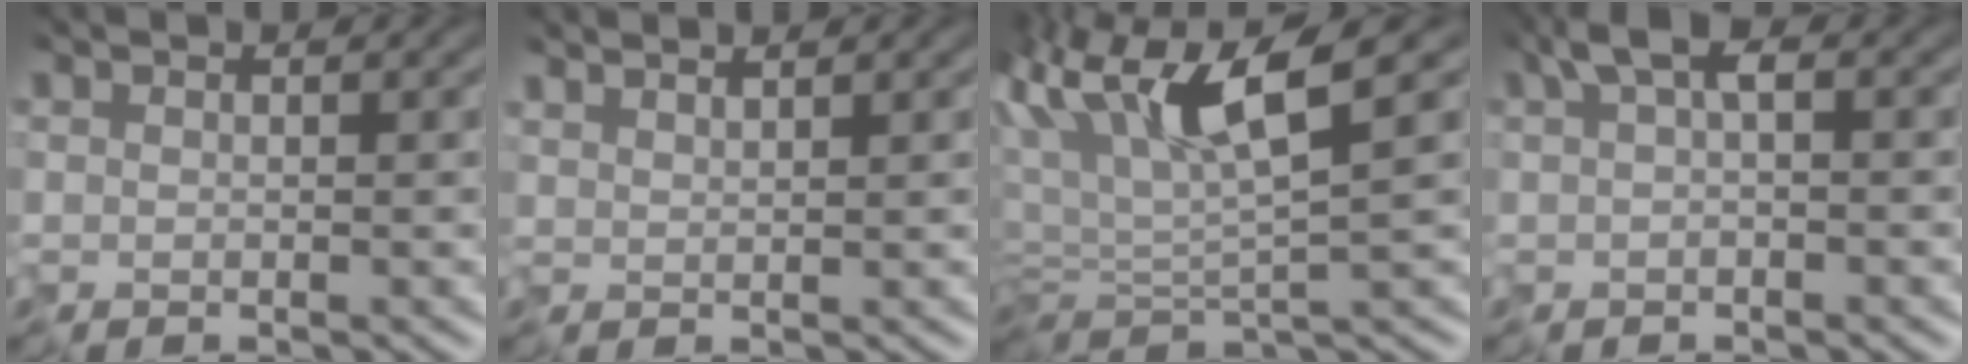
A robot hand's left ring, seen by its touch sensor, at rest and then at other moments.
{"total": 1.6, "force": [1.3, 0.3, 0.9], "torque": [-0.007, 0.009, 0.010]}
{"total": 8.0, "force": [2.5, 1.8, 7.4], "torque": [-0.139, 0.014, 0.043]}
{"total": 2.5, "force": [0.4, 1.2, 2.1], "torque": [-0.049, 0.006, 0.009]}